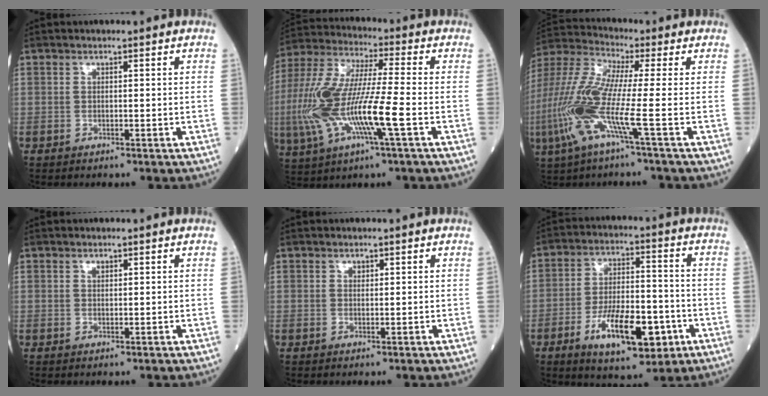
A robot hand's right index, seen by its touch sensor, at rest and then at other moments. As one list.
[{"total": 17.0, "force": [-3.8, 2.0, 16.4], "torque": [-0.360, -0.011, -0.074]}, {"total": 13.1, "force": [-3.7, 0.3, 12.5], "torque": [-0.288, -0.004, -0.088]}, {"total": 0.6, "force": [0.4, 0.3, 0.3], "torque": [-0.005, -0.003, 0.006]}, {"total": 0.5, "force": [0.4, 0.4, 0.2], "torque": [-0.001, -0.002, 0.004]}, {"total": 13.2, "force": [-5.3, 4.8, 11.0], "torque": [-0.192, -0.001, -0.081]}]